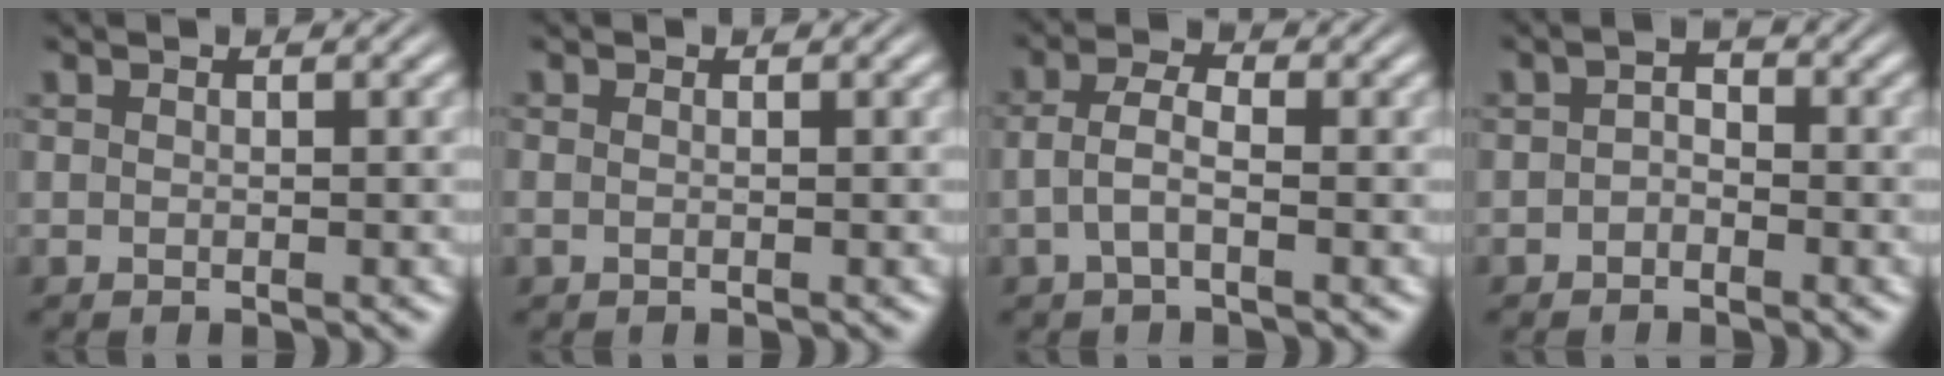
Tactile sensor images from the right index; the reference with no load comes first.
{"total": 0.8, "force": [-0.3, 0.6, 0.4], "torque": [-0.017, -0.007, -0.003]}
{"total": 3.3, "force": [-0.7, 1.7, 2.8], "torque": [-0.055, -0.008, -0.013]}
{"total": 1.3, "force": [-0.8, 0.8, 0.7], "torque": [-0.001, -0.006, -0.015]}